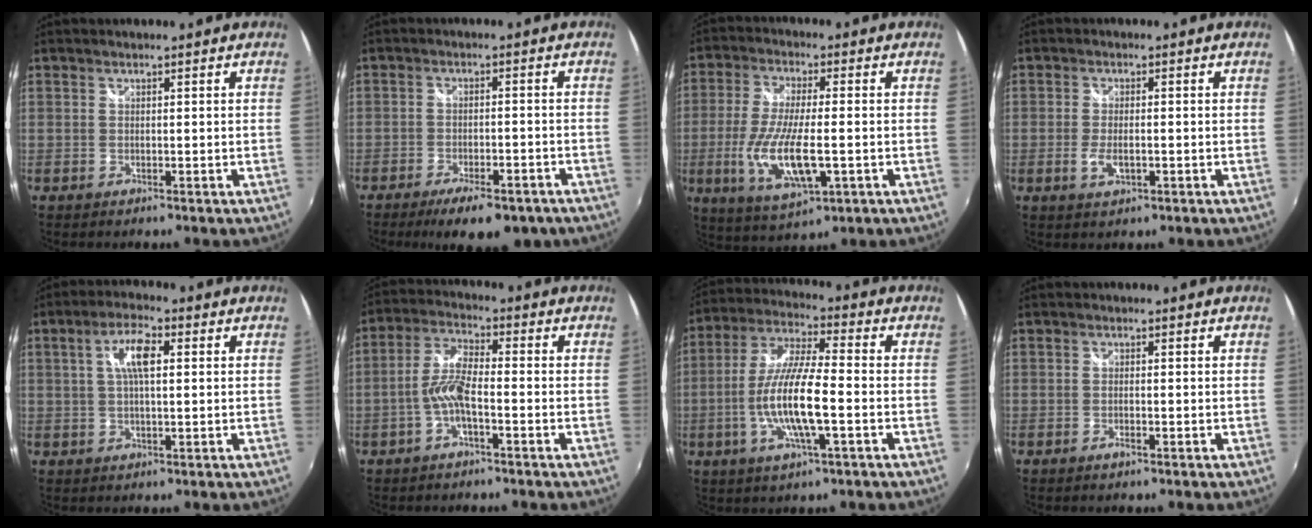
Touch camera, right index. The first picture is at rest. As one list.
[{"total": 12.7, "force": [-9.3, 4.3, 7.5], "torque": [-0.142, -0.022, -0.129]}, {"total": 13.4, "force": [-3.2, 3.9, 12.4], "torque": [-0.250, -0.021, -0.054]}, {"total": 3.8, "force": [-1.1, 1.5, 3.3], "torque": [-0.066, -0.006, -0.020]}, {"total": 6.3, "force": [1.4, 2.0, 5.8], "torque": [-0.107, 0.011, 0.025]}, {"total": 6.4, "force": [-2.3, 1.5, 5.8], "torque": [-0.129, 0.011, -0.046]}, {"total": 13.7, "force": [-3.3, 2.4, 13.1], "torque": [-0.263, -0.006, -0.064]}, {"total": 1.2, "force": [-0.7, 0.2, 1.0], "torque": [-0.019, -0.001, -0.012]}]